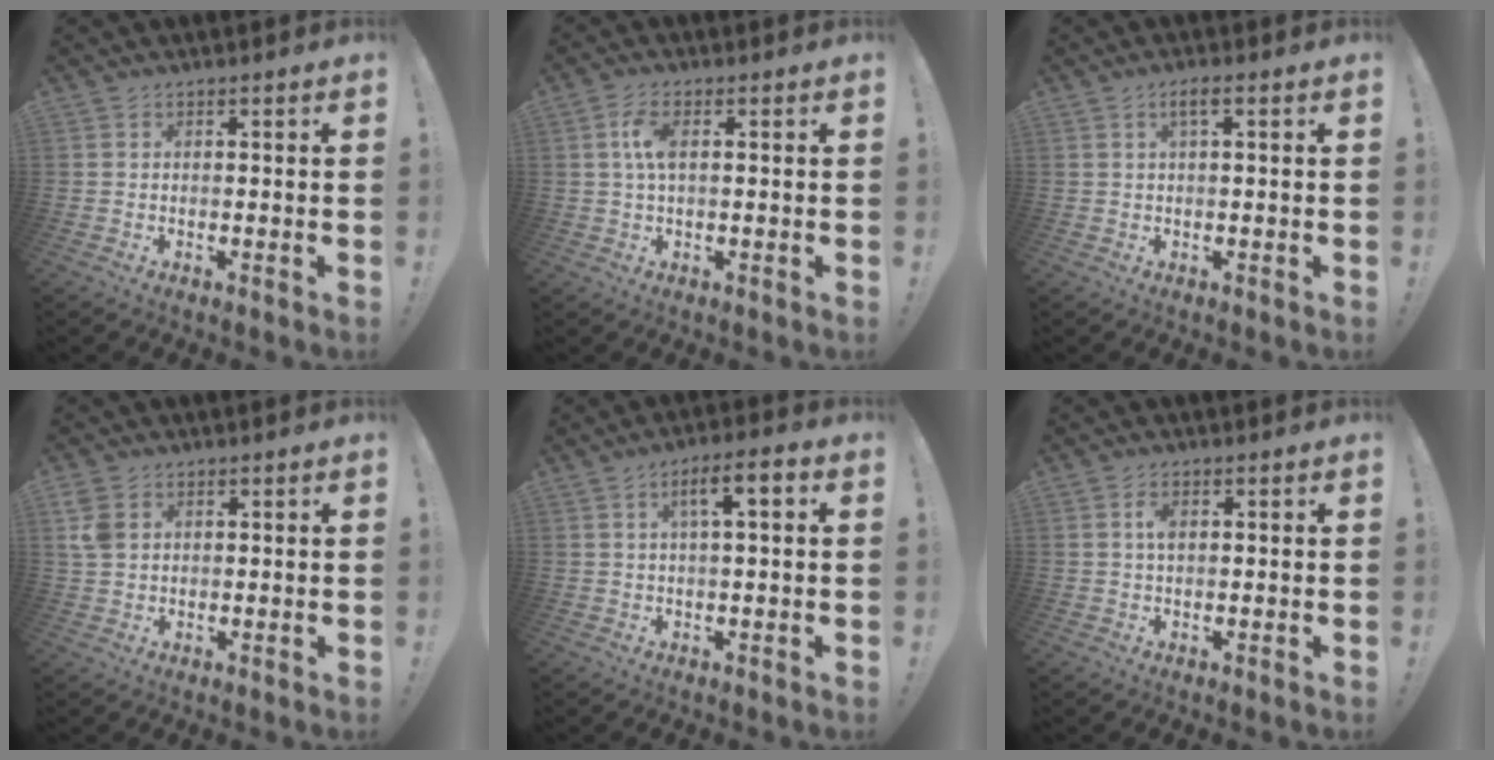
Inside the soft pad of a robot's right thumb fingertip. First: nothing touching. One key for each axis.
{"total": 5.7, "fx": 1.0, "fy": 2.5, "fz": 5.0, "tx": -0.097, "ty": 0.003, "tz": 0.015}
{"total": 2.7, "fx": 0.9, "fy": 0.5, "fz": 2.5, "tx": -0.046, "ty": 0.002, "tz": 0.013}
{"total": 5.6, "fx": 2.1, "fy": 4.0, "fz": 3.2, "tx": -0.064, "ty": -0.003, "tz": 0.038}
{"total": 7.0, "fx": 1.6, "fy": 1.7, "fz": 6.6, "tx": -0.105, "ty": 0.004, "tz": 0.020}
{"total": 2.9, "fx": 0.7, "fy": 1.5, "fz": 2.3, "tx": -0.035, "ty": 0.001, "tz": 0.008}